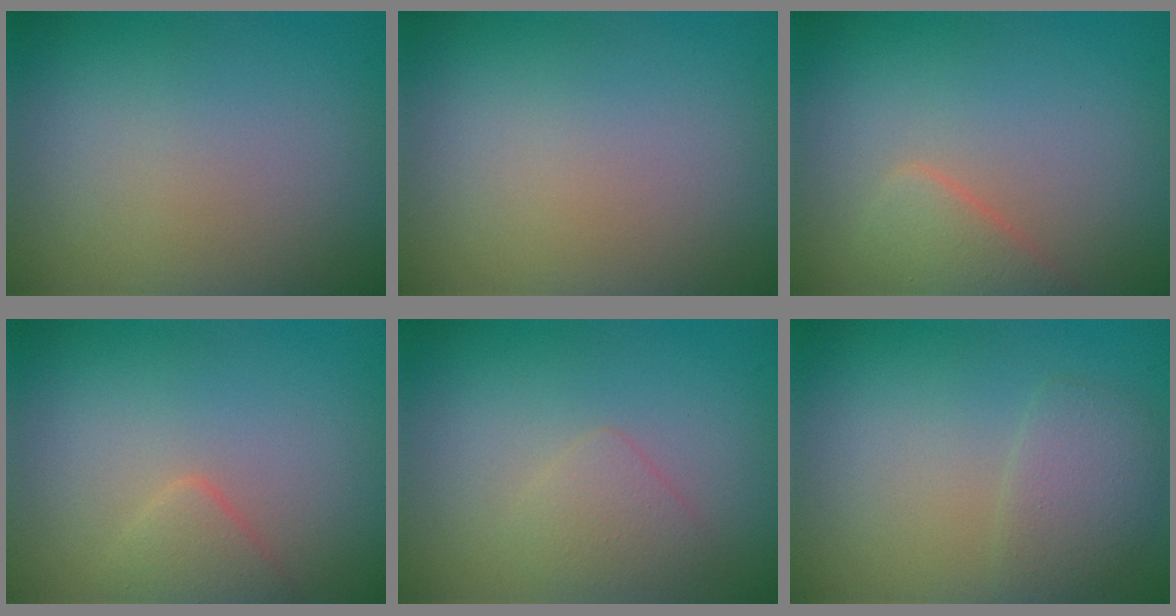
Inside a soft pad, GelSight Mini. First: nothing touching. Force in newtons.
{"total": 0.0}
{"total": 2.0, "press": 2.0, "slide": 0.1}
{"total": 1.7, "press": 1.6, "slide": 0.1}
{"total": 1.8, "press": 1.8, "slide": 0.0}
{"total": 2.3, "press": 2.3, "slide": 0.0}